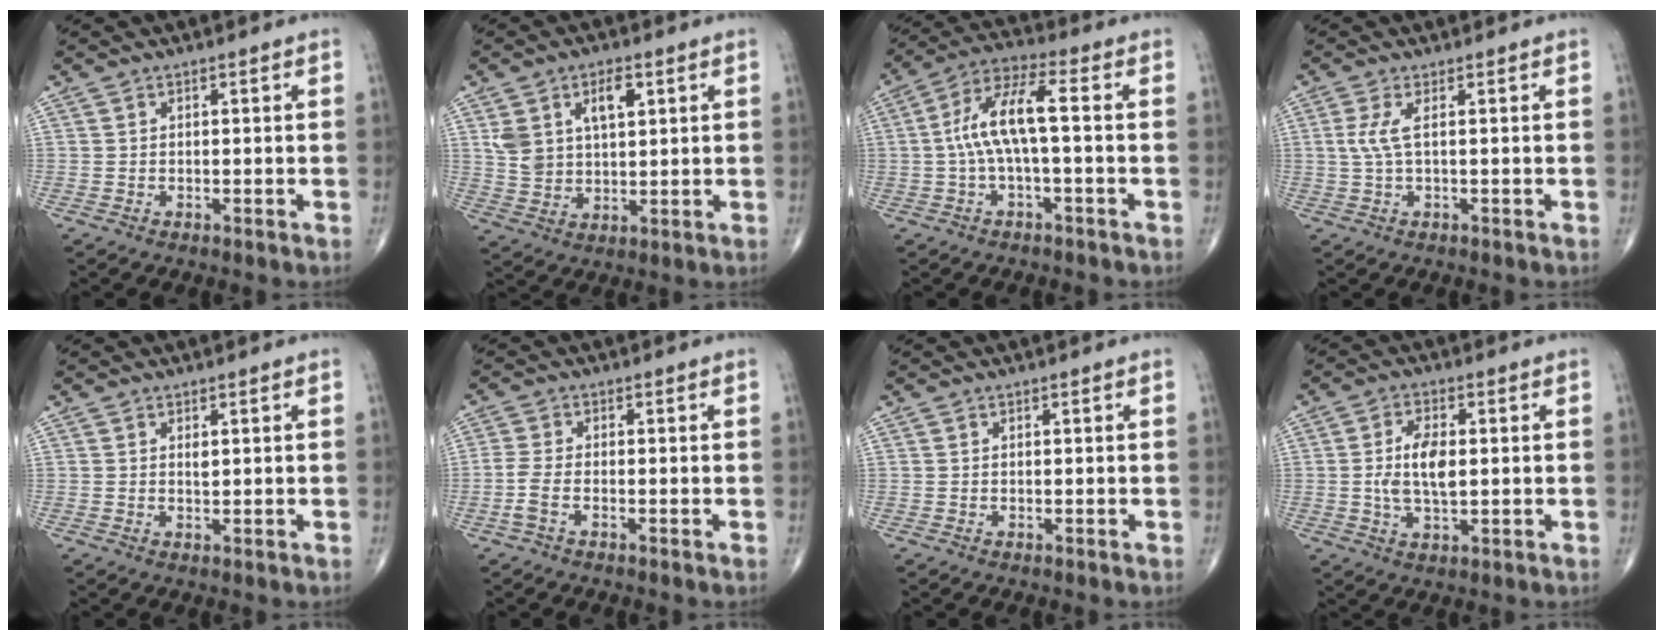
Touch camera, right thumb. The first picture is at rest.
{"total": 9.0, "force": [3.5, 5.2, 6.4], "torque": [-0.104, -0.008, 0.070]}
{"total": 9.8, "force": [-0.3, 2.6, 9.4], "torque": [-0.200, 0.041, -0.010]}
{"total": 3.1, "force": [0.4, 0.6, 3.0], "torque": [-0.088, 0.004, 0.010]}
{"total": 0.9, "force": [0.4, 0.4, 0.8], "torque": [-0.008, -0.002, 0.008]}
{"total": 3.3, "force": [-1.4, 1.2, 2.7], "torque": [-0.075, 0.004, -0.033]}
{"total": 0.0}
{"total": 7.1, "force": [0.2, 3.2, 6.3], "torque": [-0.121, -0.002, 0.002]}